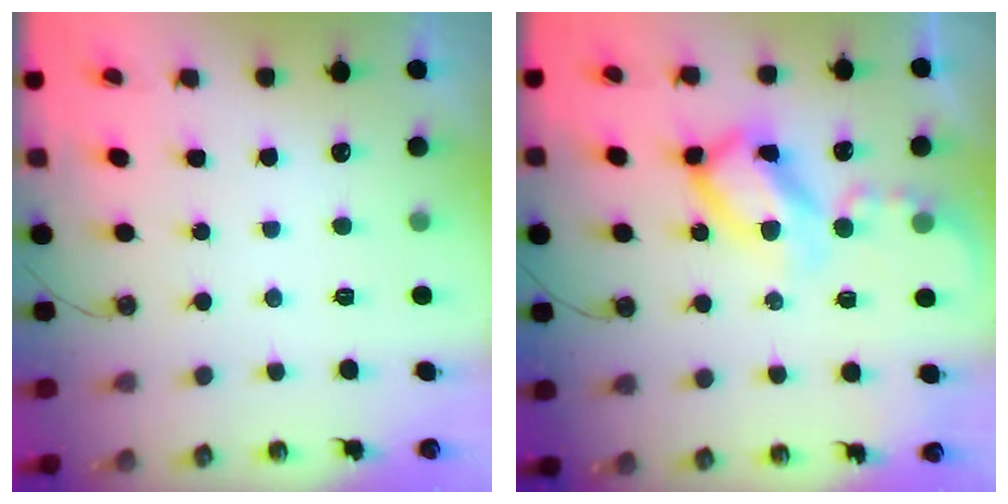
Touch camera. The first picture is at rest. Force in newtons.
{"total": 15.2, "press": 15.2, "slide": 1.5}